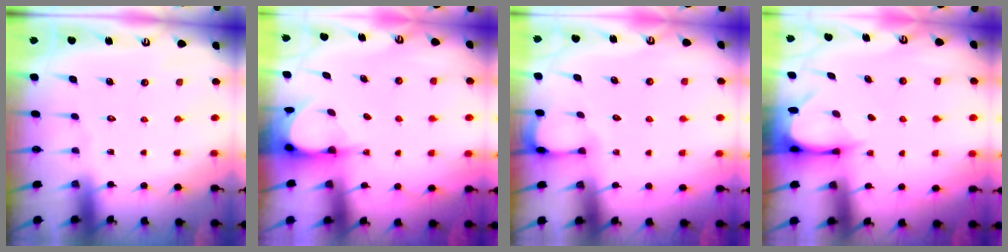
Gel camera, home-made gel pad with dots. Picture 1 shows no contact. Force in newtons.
{"total": 4.0, "press": 4.0, "slide": 0.3}
{"total": 3.6, "press": 3.6, "slide": 0.4}
{"total": 3.7, "press": 3.7, "slide": 0.3}